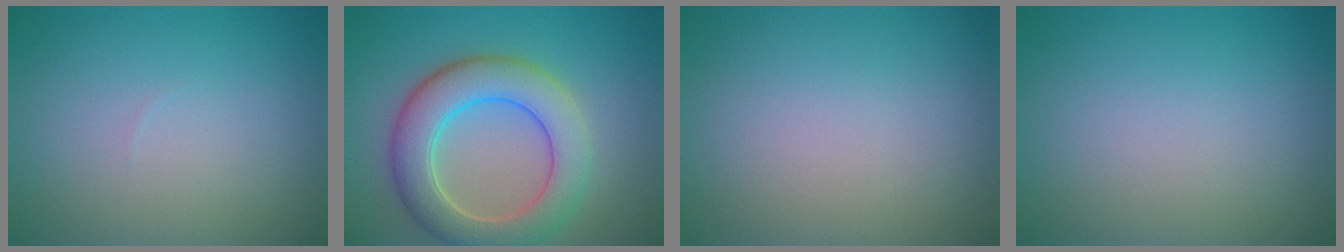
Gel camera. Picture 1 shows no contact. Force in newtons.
{"total": 7.3, "press": 7.3, "slide": 0.7}
{"total": 0.0}
{"total": 0.0}